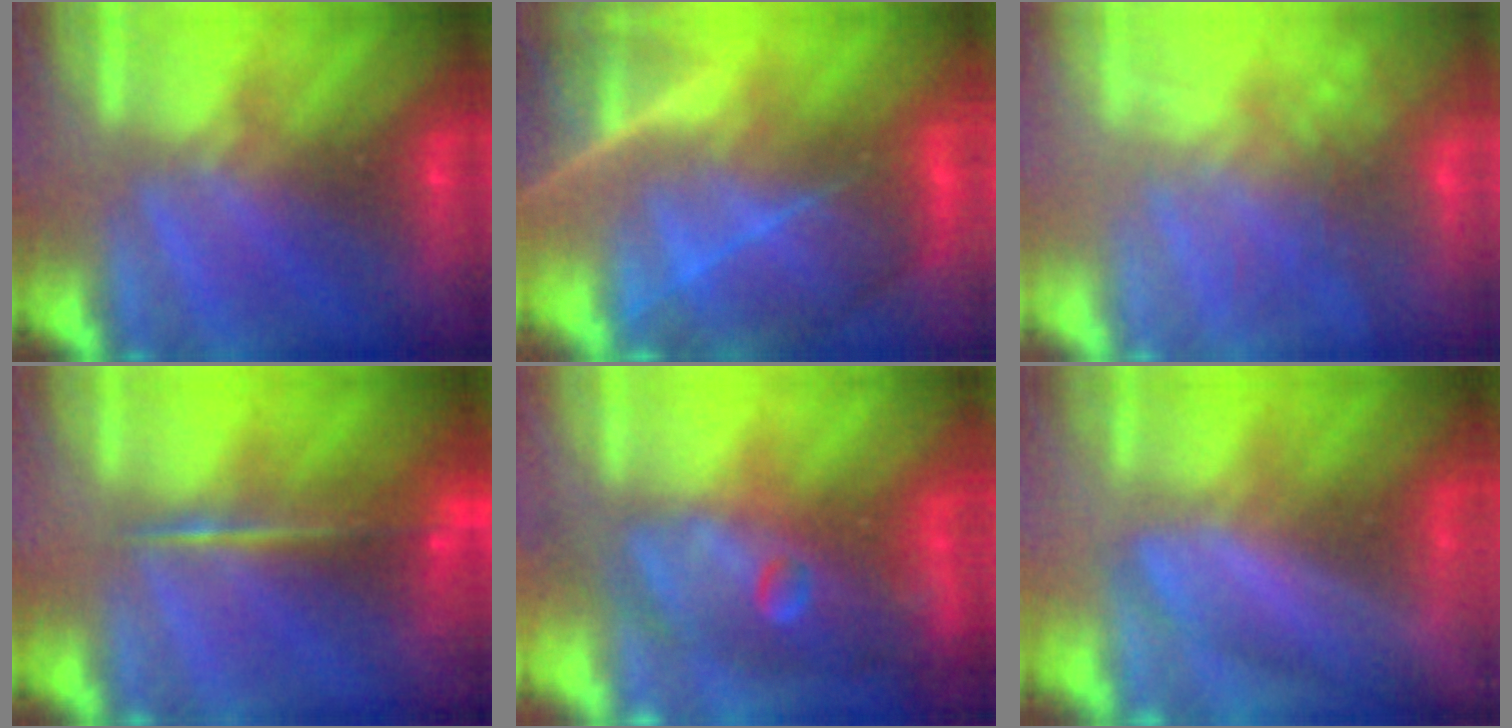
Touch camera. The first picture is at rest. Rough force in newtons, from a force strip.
{"total": 6.9}
{"total": 7.1}
{"total": 5.5}
{"total": 8.9}
{"total": 3.7}